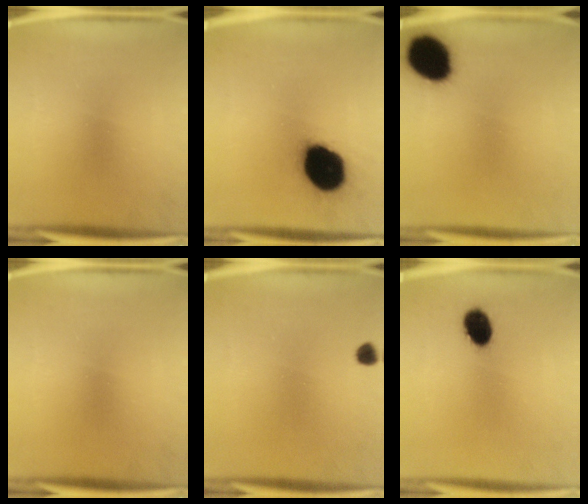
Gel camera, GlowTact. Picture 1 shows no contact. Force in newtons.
{"total": 19.3}
{"total": 13.6}
{"total": 0.0}
{"total": 1.7}
{"total": 6.2}